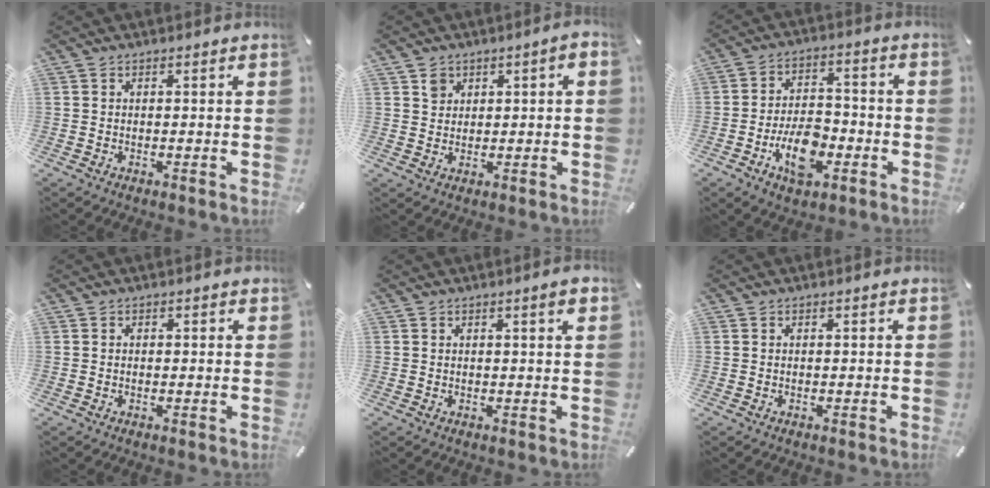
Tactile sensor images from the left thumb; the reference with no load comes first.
{"total": 3.0, "force": [1.2, 2.6, 1.0], "torque": [-0.009, 0.000, 0.016]}
{"total": 11.3, "force": [-4.9, 6.5, 7.8], "torque": [-0.141, 0.019, -0.085]}
{"total": 0.5, "force": [0.0, 0.5, 0.3], "torque": [-0.005, 0.003, -0.002]}
{"total": 2.6, "force": [1.1, 0.5, 2.3], "torque": [-0.040, 0.002, 0.015]}
{"total": 0.0}